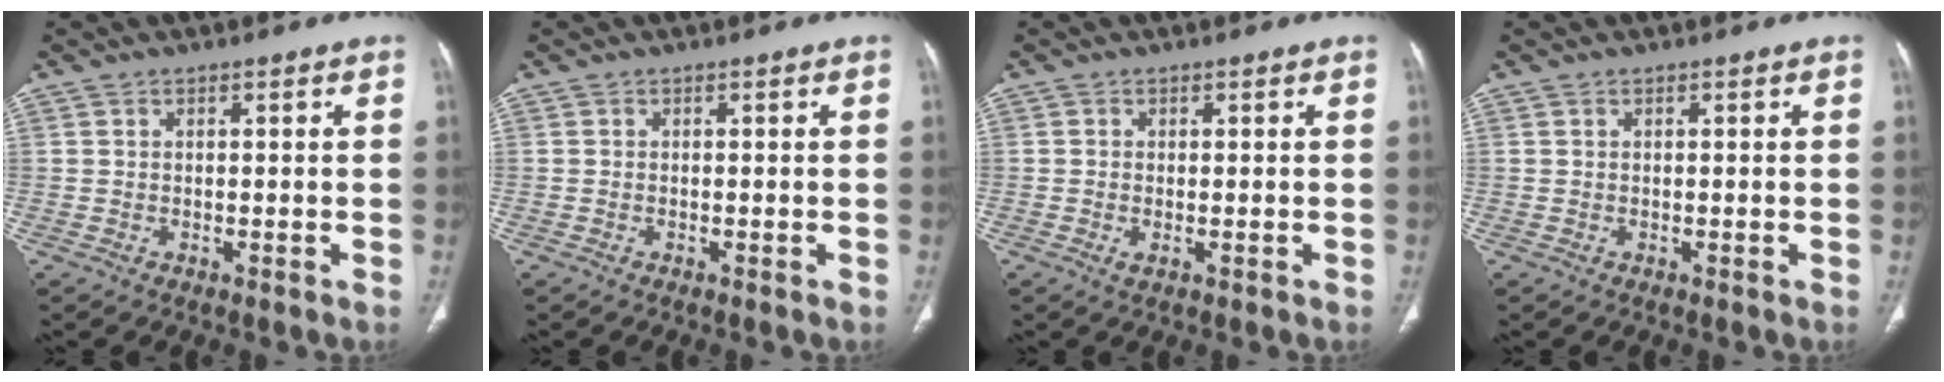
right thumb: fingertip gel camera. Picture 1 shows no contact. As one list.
[{"total": 0.0}, {"total": 1.1, "force": [-0.4, 0.5, 1.0], "torque": [-0.022, -0.004, -0.006]}, {"total": 0.0}]